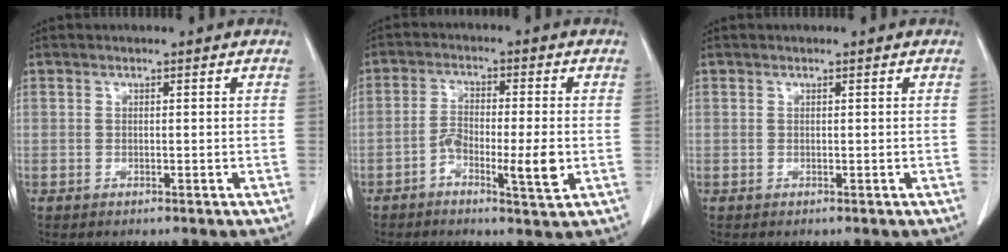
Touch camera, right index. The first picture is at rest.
{"total": 6.5, "force": [-2.2, 1.2, 6.0], "torque": [-0.108, 0.004, -0.036]}
{"total": 0.0}